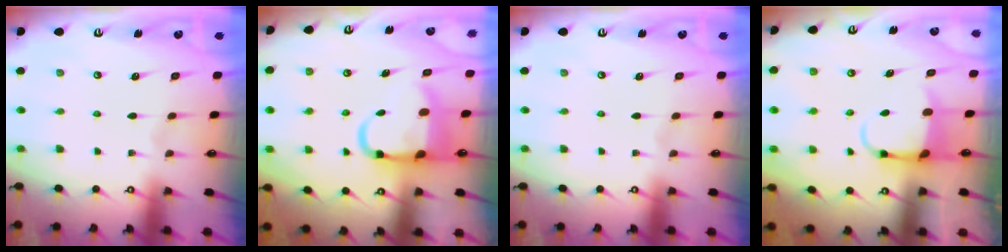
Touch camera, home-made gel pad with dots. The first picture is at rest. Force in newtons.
{"total": 8.2, "press": 8.0, "slide": 1.7}
{"total": 0.0}
{"total": 3.8, "press": 3.7, "slide": 1.0}